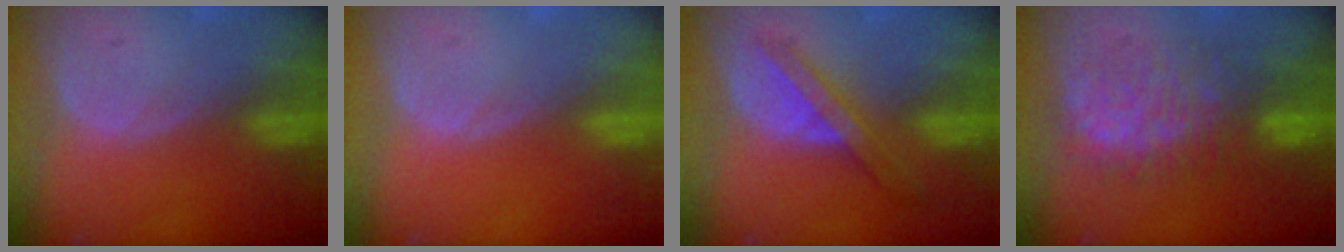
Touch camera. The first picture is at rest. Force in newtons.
{"total": 0.0}
{"total": 5.8, "press": 5.5, "slide": 1.9}
{"total": 9.1, "press": 9.1, "slide": 0.6}